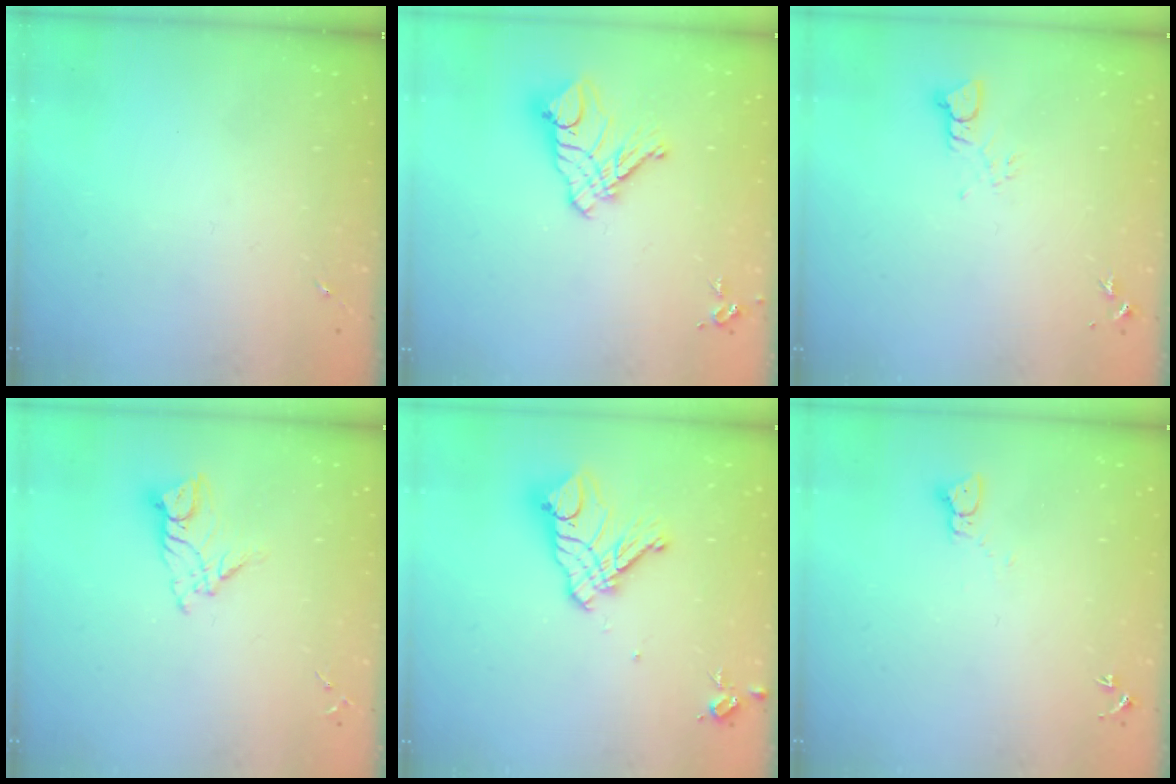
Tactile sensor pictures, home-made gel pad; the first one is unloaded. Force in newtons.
{"total": 12.0, "press": 11.9, "slide": 1.1}
{"total": 3.3, "press": 3.3, "slide": 0.4}
{"total": 9.7, "press": 9.6, "slide": 0.9}
{"total": 14.6, "press": 14.6, "slide": 1.5}
{"total": 2.3, "press": 2.3, "slide": 0.3}